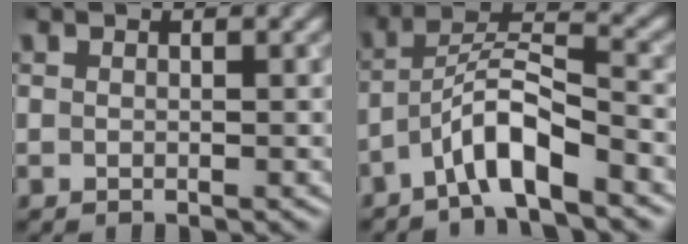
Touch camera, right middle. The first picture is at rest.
{"total": 5.4, "force": [-3.4, 1.2, 4.0], "torque": [-0.071, 0.017, -0.066]}